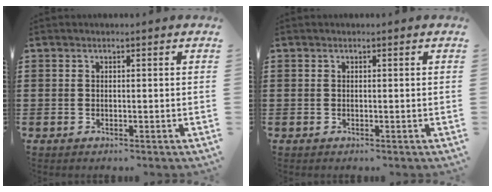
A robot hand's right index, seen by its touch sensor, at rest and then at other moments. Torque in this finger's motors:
{"motor_torque": [0.00, 0.00, 0.00, 0.00]}